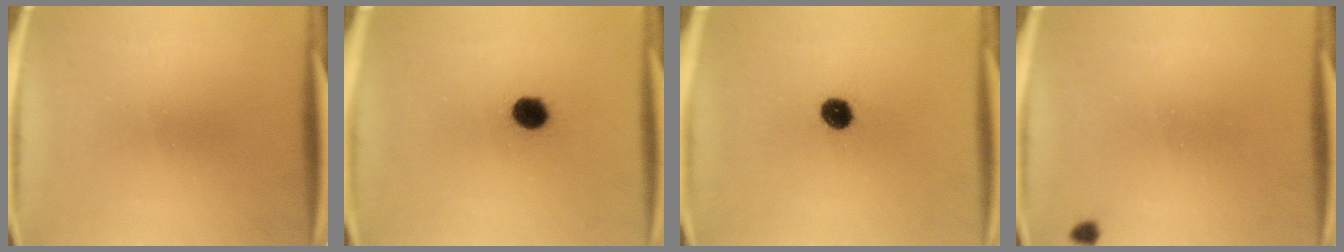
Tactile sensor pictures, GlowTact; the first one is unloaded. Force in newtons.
{"total": 5.3}
{"total": 5.2}
{"total": 1.0}